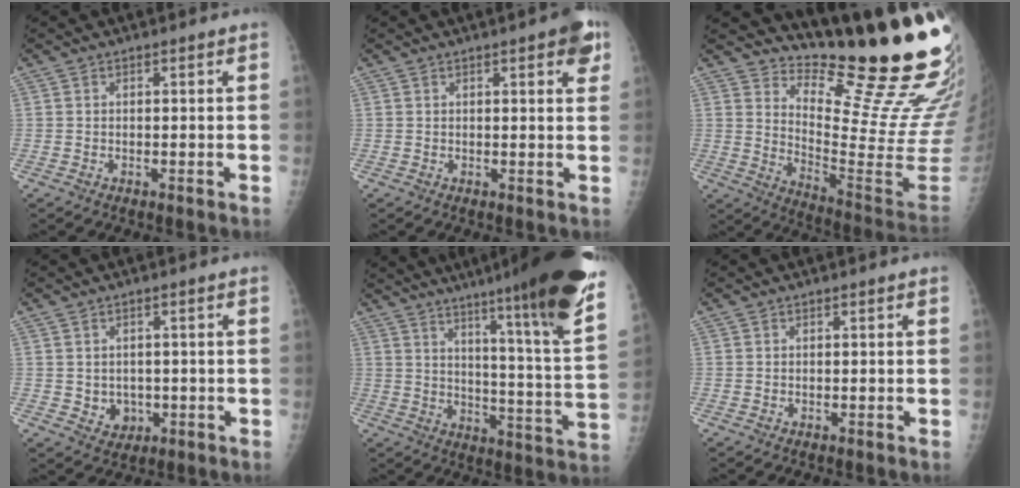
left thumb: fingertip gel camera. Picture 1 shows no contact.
{"total": 5.5, "force": [2.8, 1.6, 4.5], "torque": [-0.040, -0.005, 0.027]}
{"total": 23.0, "force": [18.3, 3.8, 13.3], "torque": [-0.163, -0.181, 0.257]}
{"total": 3.7, "force": [-0.2, 3.3, 1.6], "torque": [-0.009, -0.002, 0.009]}
{"total": 26.8, "force": [18.9, 0.6, 19.0], "torque": [-0.268, -0.117, 0.262]}
{"total": 0.0}